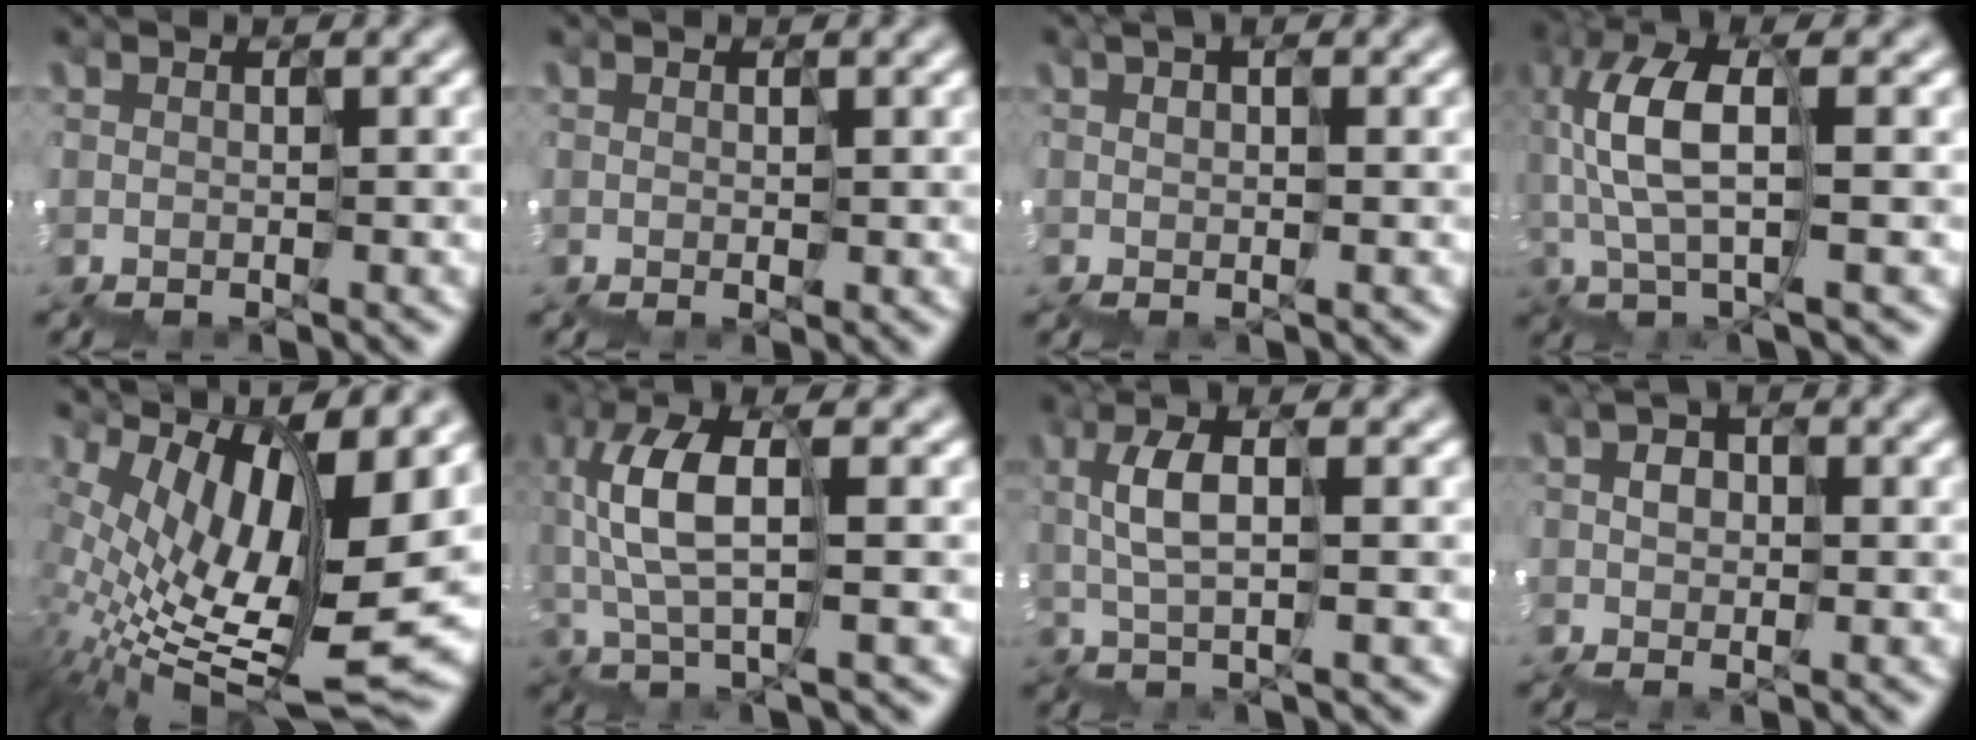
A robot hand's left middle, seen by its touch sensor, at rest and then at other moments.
{"total": 0.6, "force": [0.3, 0.4, 0.2], "torque": [-0.005, 0.008, 0.005]}
{"total": 0.5, "force": [0.4, 0.1, 0.3], "torque": [0.008, 0.009, 0.005]}
{"total": 5.2, "force": [-0.7, 2.0, 4.7], "torque": [-0.127, 0.027, -0.032]}
{"total": 11.2, "force": [3.4, 3.5, 10.1], "torque": [-0.173, 0.001, 0.092]}
{"total": 4.3, "force": [-0.7, 1.6, 3.9], "torque": [-0.109, 0.022, -0.031]}
{"total": 1.9, "force": [0.7, 0.5, 1.6], "torque": [-0.050, 0.013, 0.008]}
{"total": 1.3, "force": [0.1, 1.3, 0.4], "torque": [0.004, 0.016, -0.004]}